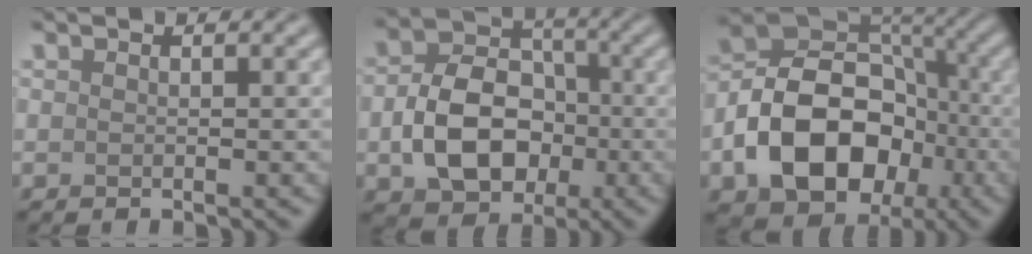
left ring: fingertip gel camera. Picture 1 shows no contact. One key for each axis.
{"total": 8.2, "fx": -1.8, "fy": 6.0, "fz": 5.3, "tx": -0.097, "ty": -0.002, "tz": -0.031}
{"total": 12.1, "fx": -3.6, "fy": 8.7, "fz": 7.6, "tx": -0.120, "ty": 0.004, "tz": -0.067}